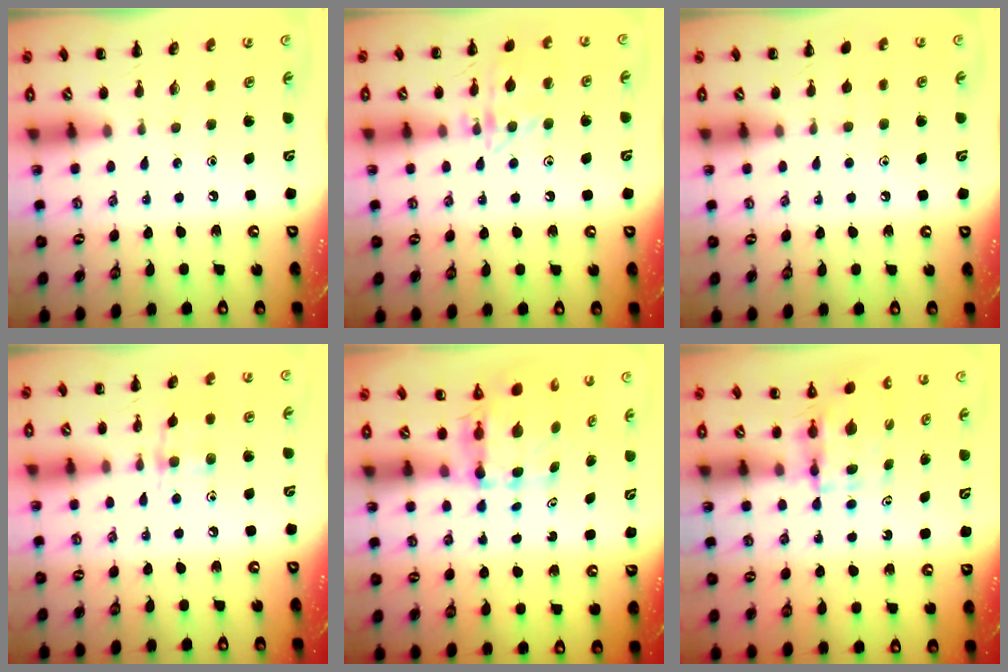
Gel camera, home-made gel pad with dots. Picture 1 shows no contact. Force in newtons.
{"total": 12.8, "press": 12.8, "slide": 0.6}
{"total": 5.5, "press": 5.2, "slide": 1.8}
{"total": 8.8, "press": 8.8, "slide": 0.6}
{"total": 5.3, "press": 5.1, "slide": 1.5}
{"total": 3.9, "press": 3.9, "slide": 0.3}